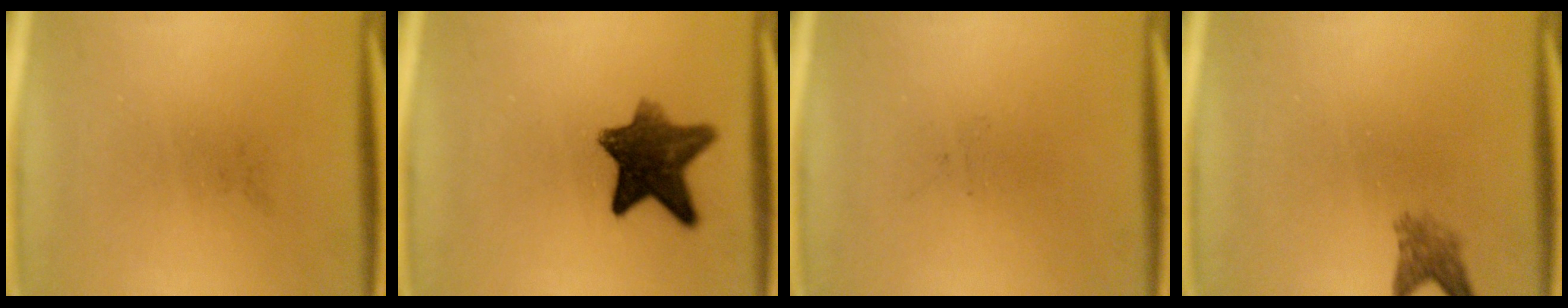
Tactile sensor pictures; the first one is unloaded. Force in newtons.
{"total": 9.7}
{"total": 0.0}
{"total": 2.5}